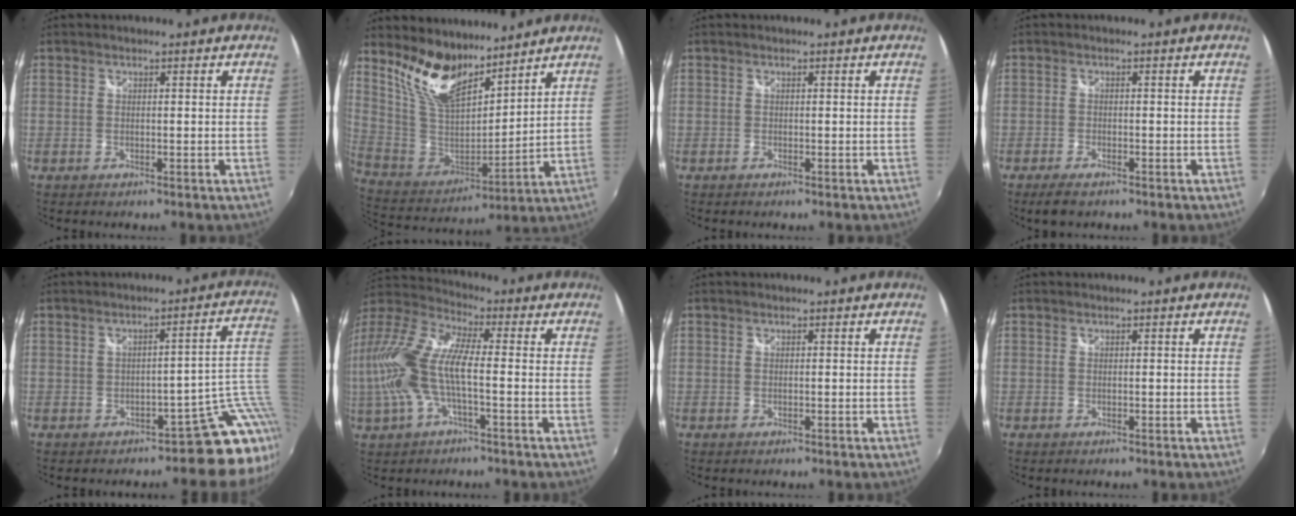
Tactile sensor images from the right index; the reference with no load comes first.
{"total": 14.8, "force": [11.1, 5.8, 7.9], "torque": [-0.165, -0.007, 0.227]}
{"total": 0.0}
{"total": 3.5, "force": [-2.6, 1.2, 2.1], "torque": [-0.052, -0.010, -0.044]}
{"total": 7.0, "force": [-2.4, 3.8, 5.4], "torque": [-0.034, 0.021, -0.031]}
{"total": 15.6, "force": [-1.4, 5.4, 14.6], "torque": [-0.284, 0.002, -0.028]}
{"total": 0.0}
{"total": 0.0}